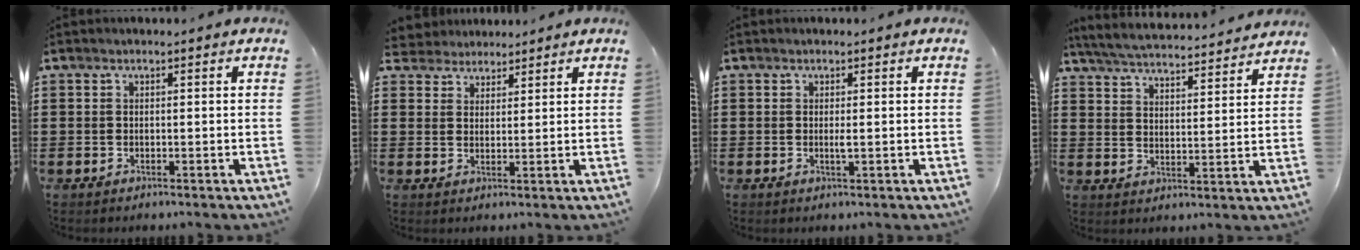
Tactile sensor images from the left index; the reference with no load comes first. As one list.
[{"total": 2.9, "force": [2.5, 1.3, -0.6], "torque": [-0.002, 0.001, 0.047]}, {"total": 1.1, "force": [0.0, 0.0, 1.0], "torque": [-0.020, -0.004, -0.001]}, {"total": 4.8, "force": [4.7, -0.1, 0.8], "torque": [-0.039, -0.036, 0.078]}]